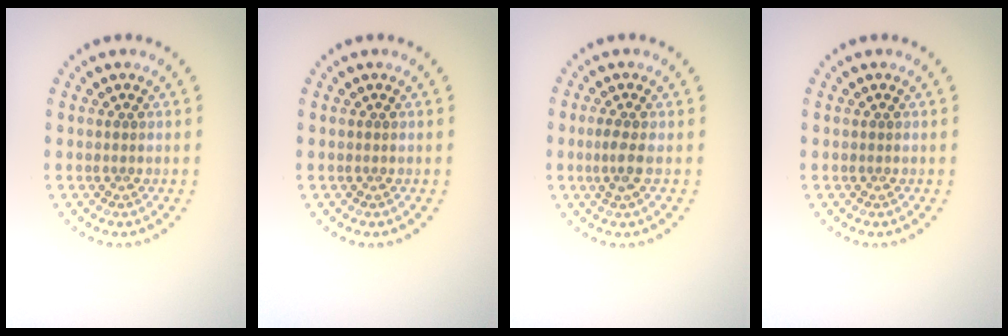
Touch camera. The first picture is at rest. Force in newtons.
{"total": 0.0}
{"total": 1.5, "press": 1.3, "slide": 0.7}
{"total": 0.0}